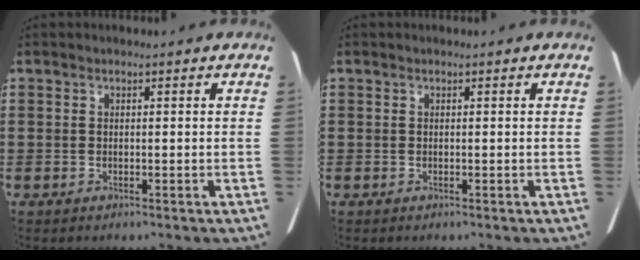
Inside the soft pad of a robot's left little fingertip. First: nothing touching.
{"total": 0.0}